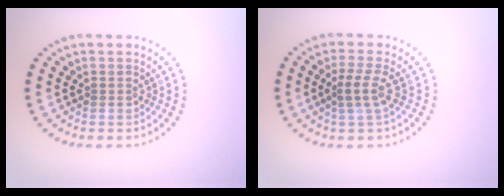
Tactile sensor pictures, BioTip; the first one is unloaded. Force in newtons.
{"total": 2.1, "press": 1.7, "slide": 1.2}